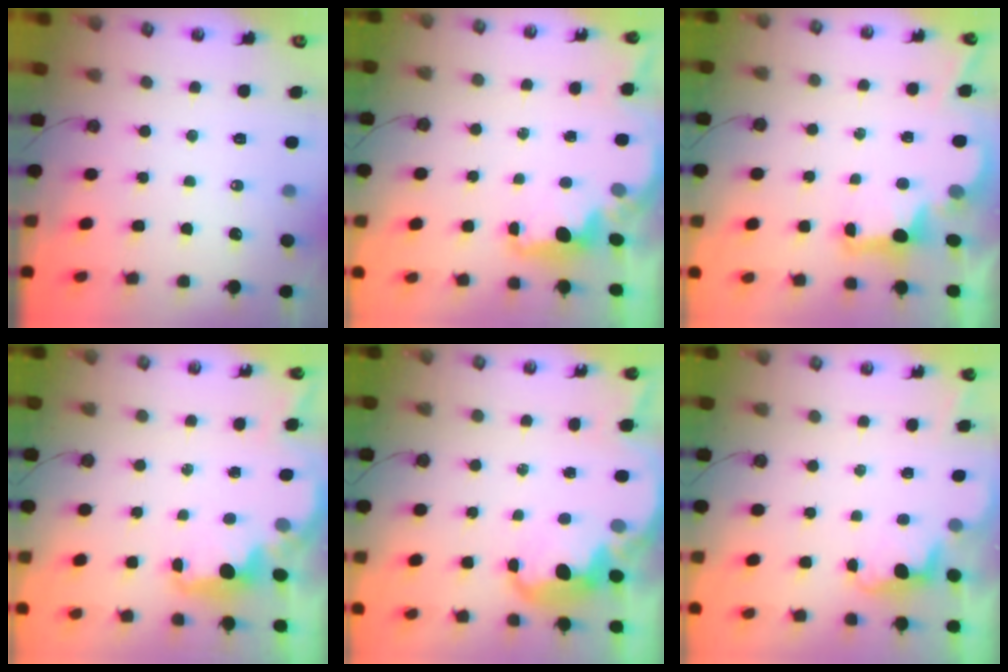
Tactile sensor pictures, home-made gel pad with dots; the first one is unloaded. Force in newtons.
{"total": 1.8, "press": 1.7, "slide": 0.6}
{"total": 2.8, "press": 2.7, "slide": 0.9}
{"total": 2.0, "press": 2.0, "slide": 0.5}
{"total": 5.3, "press": 5.3, "slide": 0.7}
{"total": 1.0, "press": 0.7, "slide": 0.8}